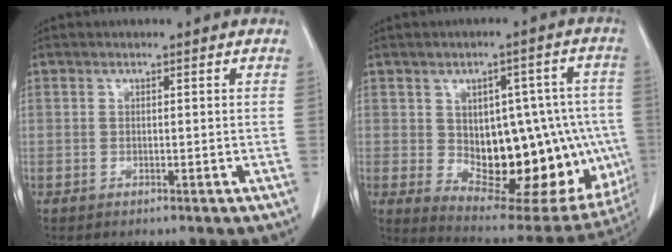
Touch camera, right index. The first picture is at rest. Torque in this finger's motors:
{"motor_torque": [0.66, -0.12, 0.39, 0.13]}